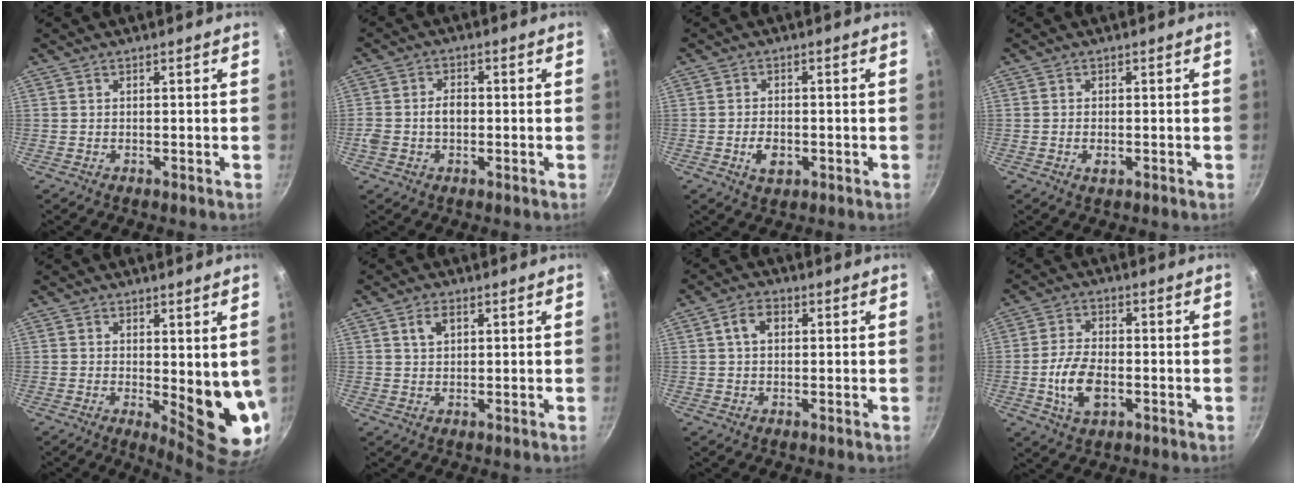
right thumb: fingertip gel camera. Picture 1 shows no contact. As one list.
[{"total": 4.4, "force": [-0.6, 3.1, 3.1], "torque": [-0.042, 0.017, -0.012]}, {"total": 4.3, "force": [-1.2, 2.7, 3.1], "torque": [-0.052, 0.007, -0.019]}, {"total": 1.8, "force": [-0.4, 1.0, 1.4], "torque": [-0.025, -0.001, -0.008]}, {"total": 10.5, "force": [0.6, 4.0, 9.7], "torque": [-0.103, -0.033, 0.016]}, {"total": 3.3, "force": [1.3, 2.0, 2.2], "torque": [-0.030, 0.001, 0.023]}, {"total": 4.3, "force": [0.9, 2.9, 3.0], "torque": [-0.044, 0.010, 0.011]}, {"total": 8.9, "force": [-2.1, 5.1, 7.0], "torque": [-0.132, 0.015, -0.042]}]